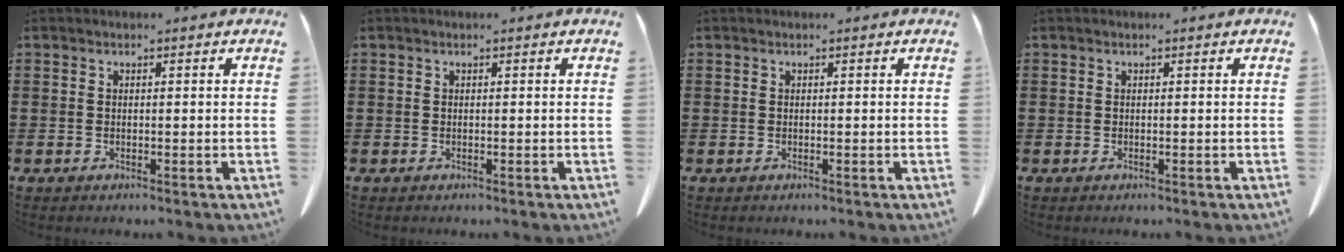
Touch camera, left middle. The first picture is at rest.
{"total": 0.0}
{"total": 0.0}
{"total": 0.0}